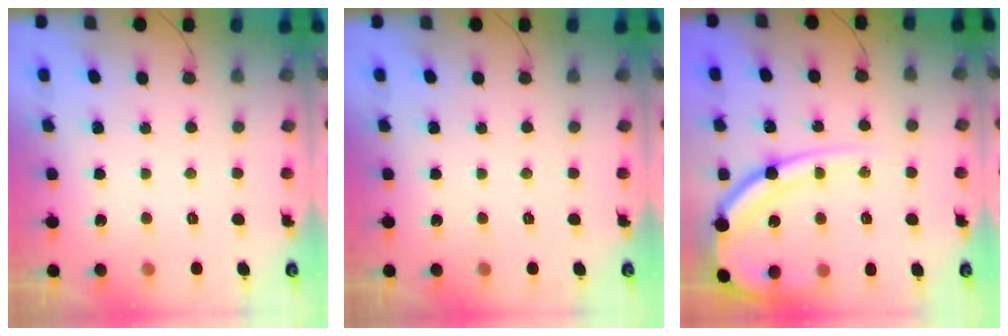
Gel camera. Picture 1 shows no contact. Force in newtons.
{"total": 0.0}
{"total": 16.7, "press": 16.6, "slide": 1.8}